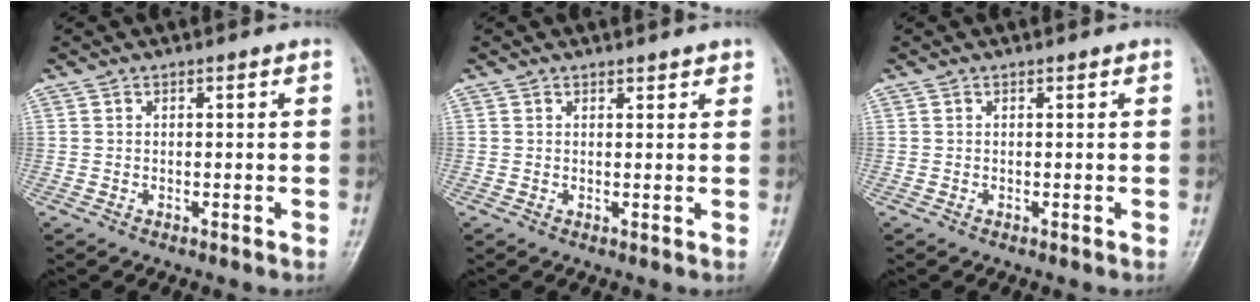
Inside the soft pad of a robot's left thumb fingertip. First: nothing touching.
{"total": 1.5, "force": [1.3, 0.6, 0.6], "torque": [0.001, -0.006, 0.014]}
{"total": 0.0}